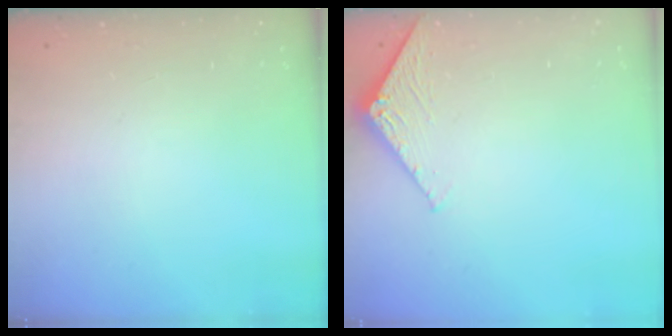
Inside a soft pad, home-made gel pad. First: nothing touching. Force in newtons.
{"total": 2.4, "press": 2.4, "slide": 0.2}